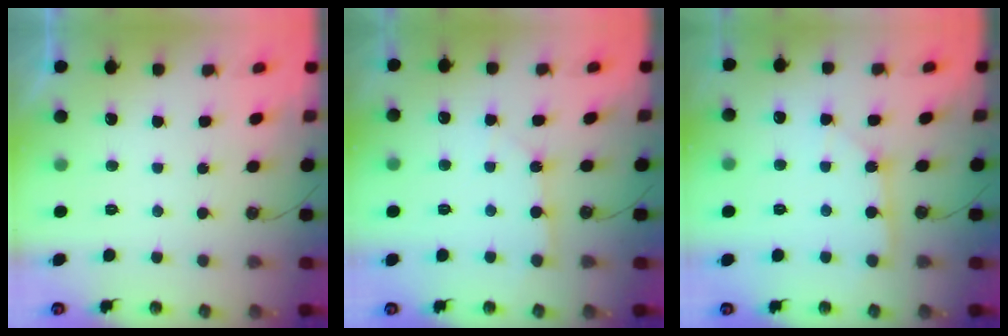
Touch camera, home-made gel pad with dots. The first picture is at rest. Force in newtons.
{"total": 2.8, "press": 2.8, "slide": 0.2}
{"total": 2.9, "press": 2.9, "slide": 0.1}